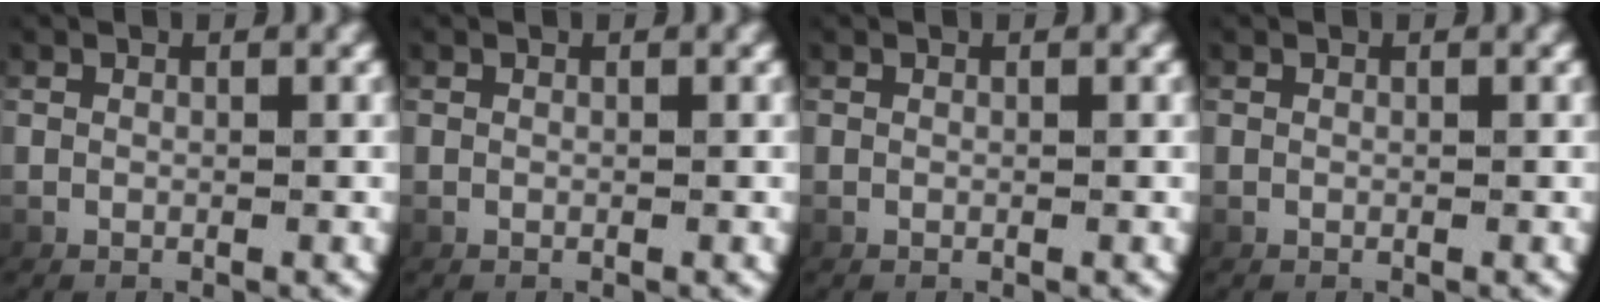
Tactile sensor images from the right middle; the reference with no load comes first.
{"total": 0.0}
{"total": 0.0}
{"total": 0.0}